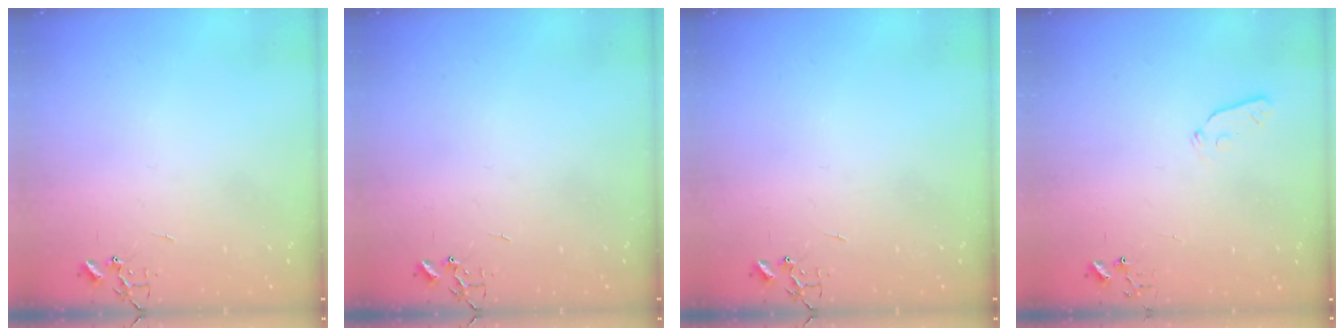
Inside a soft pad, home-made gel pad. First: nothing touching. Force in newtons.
{"total": 0.0}
{"total": 0.0}
{"total": 4.8, "press": 4.7, "slide": 0.7}